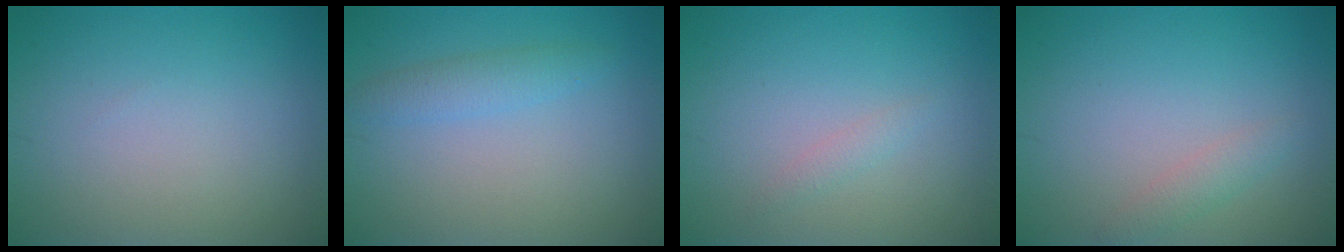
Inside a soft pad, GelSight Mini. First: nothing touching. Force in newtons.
{"total": 2.0, "press": 1.9, "slide": 0.2}
{"total": 0.9, "press": 0.9, "slide": 0.1}
{"total": 1.4, "press": 1.4, "slide": 0.0}